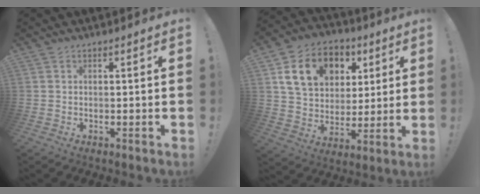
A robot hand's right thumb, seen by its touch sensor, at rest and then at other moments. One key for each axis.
{"total": 17.0, "fx": 6.8, "fy": 12.8, "fz": 8.9, "tx": -0.135, "ty": -0.018, "tz": 0.133}